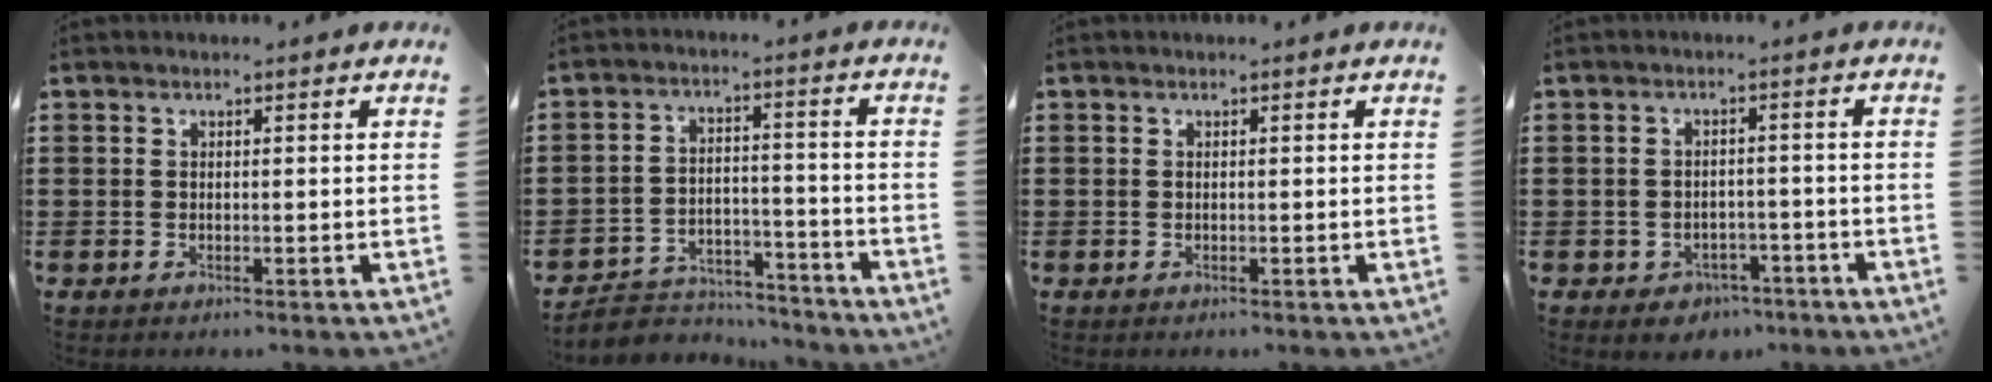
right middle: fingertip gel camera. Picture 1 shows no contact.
{"total": 5.4, "force": [-5.2, 1.5, 0.2], "torque": [-0.012, 0.014, -0.108]}
{"total": 0.0}
{"total": 2.7, "force": [-2.4, 1.3, 0.1], "torque": [-0.010, 0.004, -0.051]}